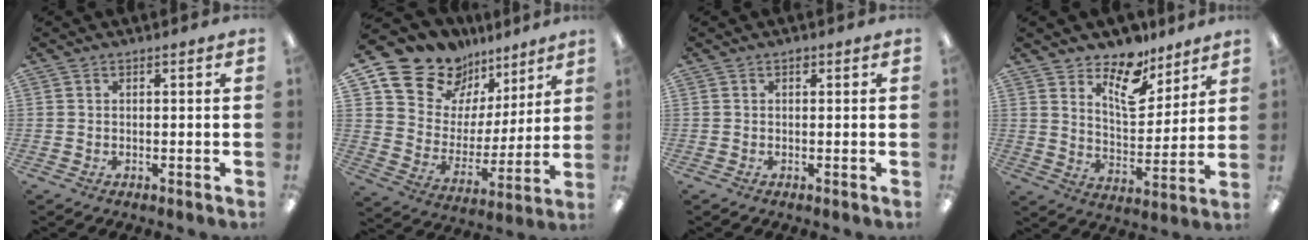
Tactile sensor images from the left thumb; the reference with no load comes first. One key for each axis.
{"total": 14.5, "fx": 11.3, "fy": 8.7, "fz": 2.4, "tx": -0.076, "ty": -0.090, "tz": 0.214}
{"total": 0.7, "fx": 0.4, "fy": 0.5, "fz": 0.3, "tx": -0.006, "ty": 0.003, "tz": 0.007}
{"total": 13.2, "fx": 9.7, "fy": 6.2, "fz": 6.4, "tx": -0.099, "ty": -0.060, "tz": 0.176}